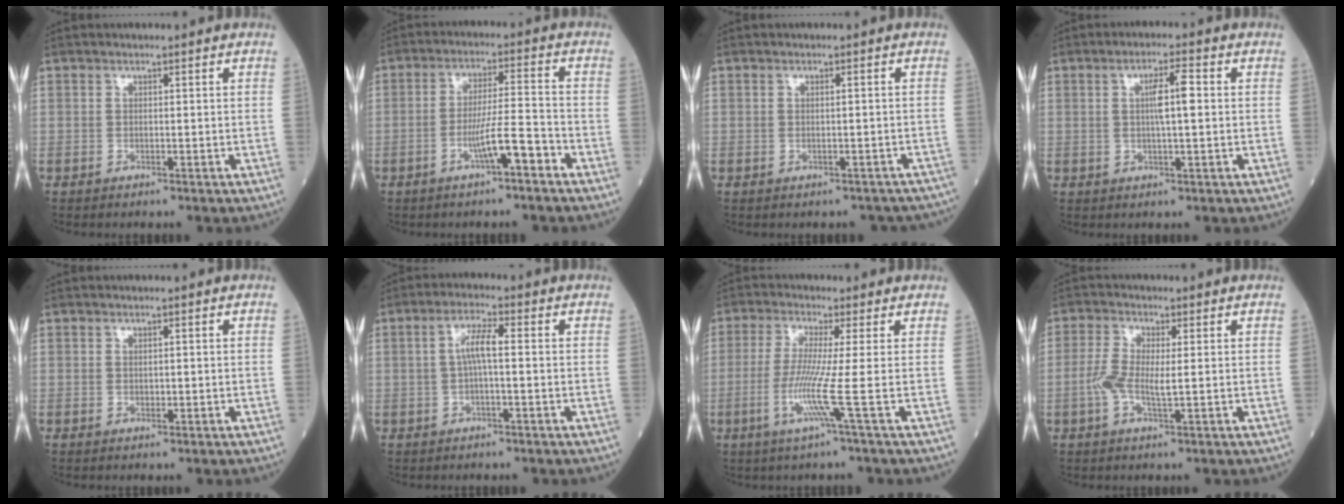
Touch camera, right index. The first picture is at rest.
{"total": 6.5, "force": [-3.5, 0.5, 5.5], "torque": [-0.102, 0.010, -0.059]}
{"total": 5.8, "force": [-4.4, 3.4, 1.5], "torque": [-0.013, 0.028, -0.046]}
{"total": 4.7, "force": [0.5, 0.5, 4.7], "torque": [-0.085, 0.006, 0.009]}
{"total": 0.7, "force": [0.1, 0.4, 0.5], "torque": [-0.012, -0.001, 0.004]}
{"total": 4.4, "force": [0.2, 0.9, 4.3], "torque": [-0.089, 0.013, 0.005]}
{"total": 6.6, "force": [-1.7, -1.9, 6.1], "torque": [-0.130, -0.018, -0.041]}
{"total": 4.7, "force": [-0.5, 1.3, 4.5], "torque": [-0.109, 0.000, -0.013]}